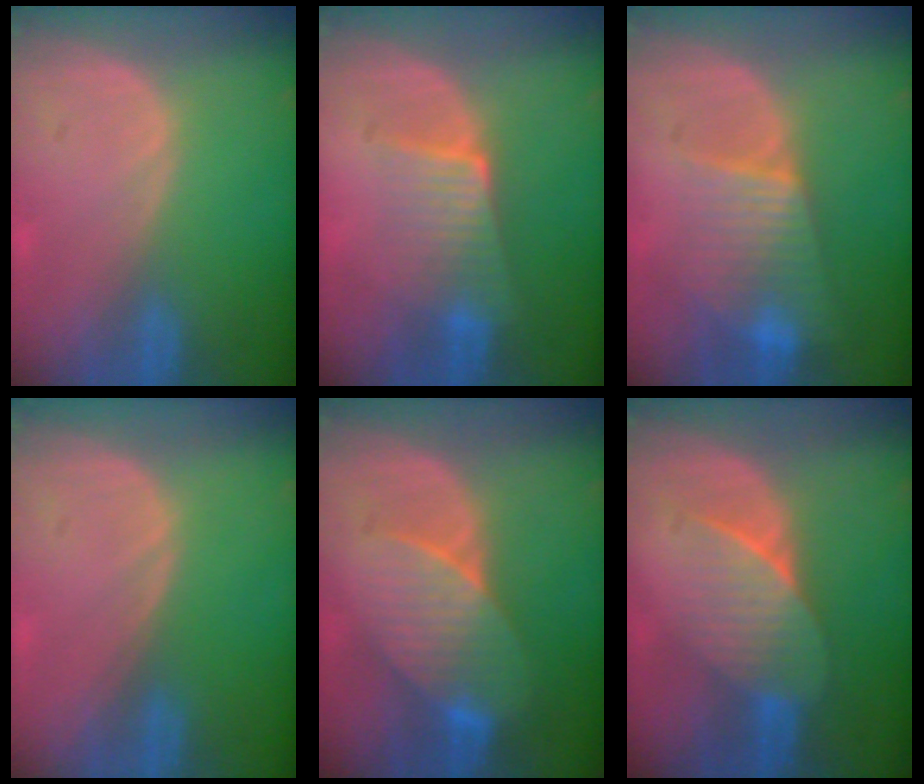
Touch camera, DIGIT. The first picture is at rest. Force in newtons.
{"total": 6.4, "press": 5.7, "slide": 3.0}
{"total": 7.1, "press": 6.8, "slide": 1.9}
{"total": 0.0}
{"total": 7.5, "press": 7.3, "slide": 1.4}
{"total": 7.2, "press": 6.7, "slide": 2.6}